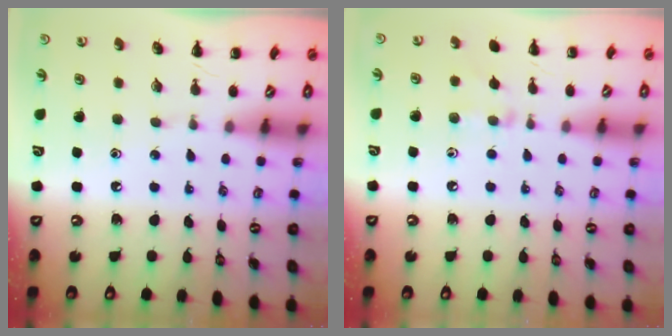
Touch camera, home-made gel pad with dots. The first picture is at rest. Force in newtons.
{"total": 5.6, "press": 5.3, "slide": 1.8}